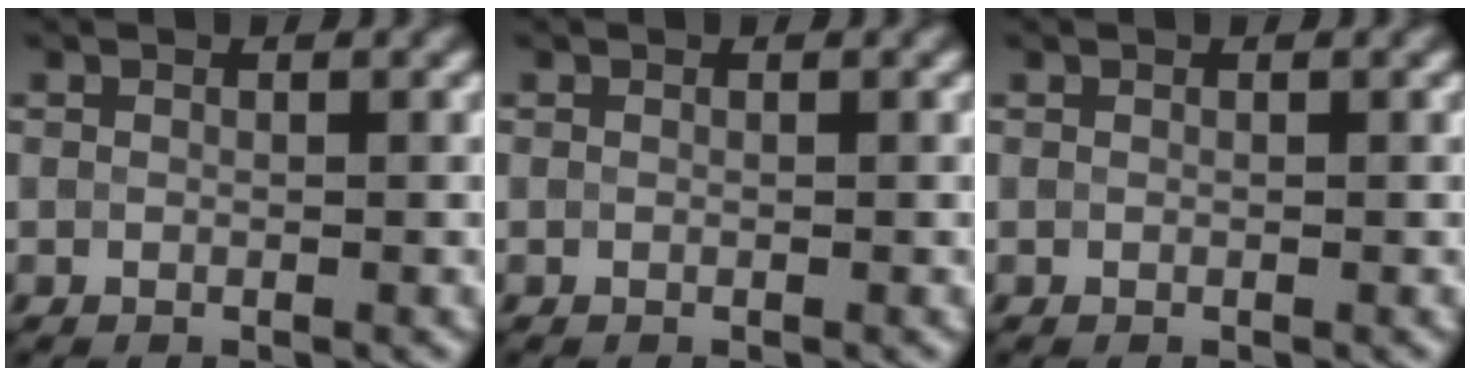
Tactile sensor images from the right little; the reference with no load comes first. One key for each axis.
{"total": 0.0}
{"total": 0.0}